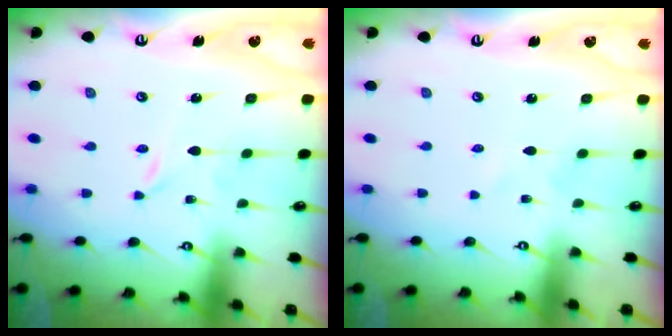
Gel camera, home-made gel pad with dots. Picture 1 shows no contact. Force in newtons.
{"total": 0.0}